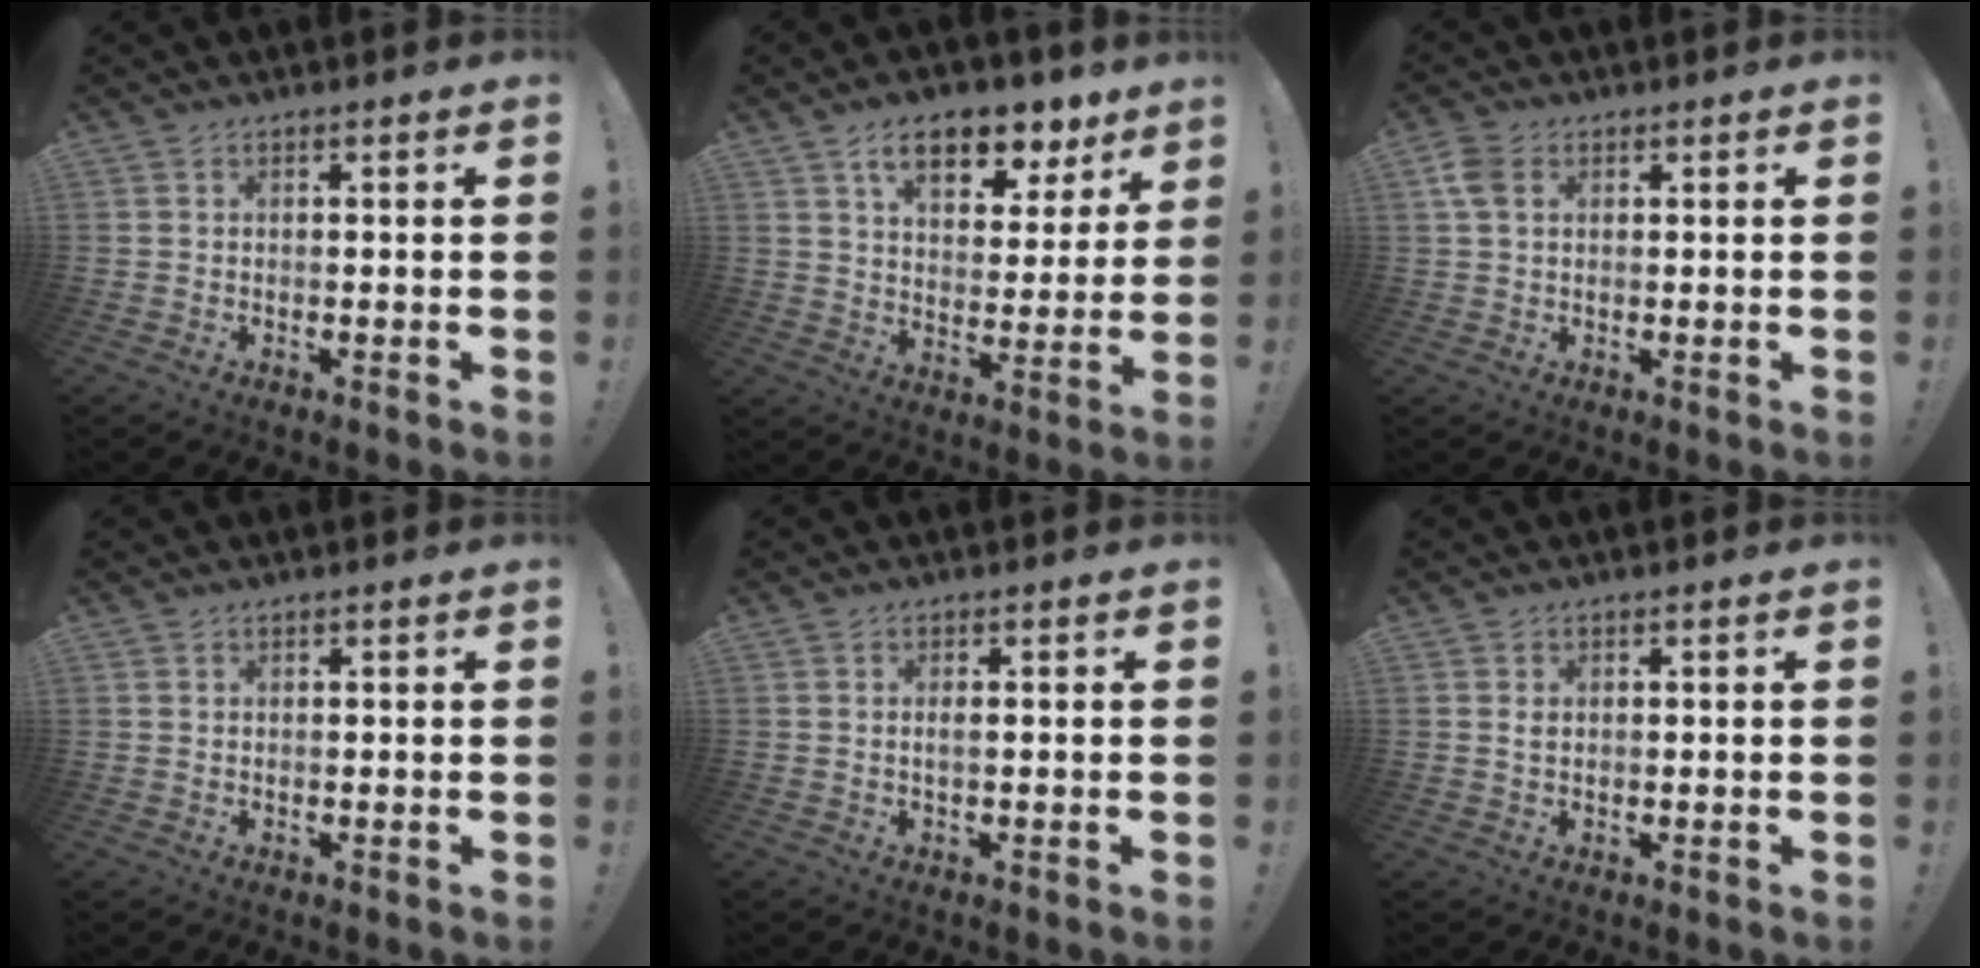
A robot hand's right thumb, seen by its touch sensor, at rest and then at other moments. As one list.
[{"total": 13.0, "force": [8.1, 6.8, 7.6], "torque": [-0.108, -0.047, 0.141]}, {"total": 5.3, "force": [1.6, 3.6, 3.6], "torque": [-0.073, 0.007, 0.032]}, {"total": 0.8, "force": [0.5, 0.6, 0.0], "torque": [0.003, 0.000, 0.008]}, {"total": 1.2, "force": [0.0, 0.2, 1.1], "torque": [-0.023, 0.001, 0.000]}, {"total": 1.0, "force": [0.3, 0.8, 0.4], "torque": [-0.007, 0.002, 0.006]}]